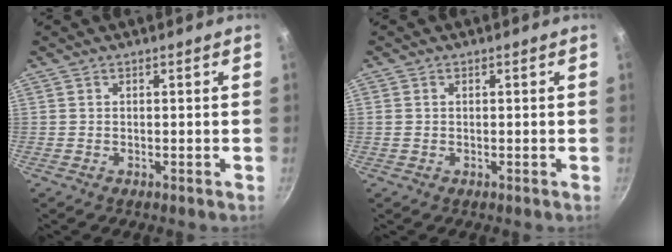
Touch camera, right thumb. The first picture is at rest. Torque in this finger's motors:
{"motor_torque": [0.02, -0.29, -0.43, 0.10, -0.03]}